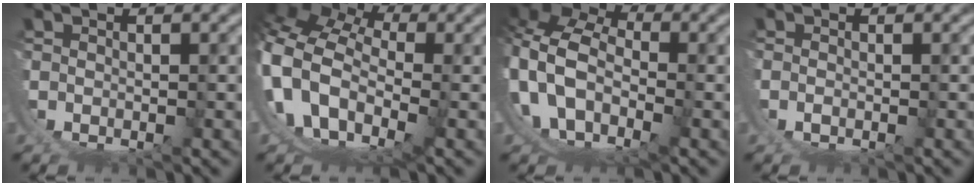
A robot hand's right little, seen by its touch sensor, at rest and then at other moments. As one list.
[{"total": 14.7, "force": [1.8, 12.2, 7.9], "torque": [-0.220, -0.051, 0.027]}, {"total": 16.8, "force": [1.0, 14.7, 8.0], "torque": [-0.246, -0.058, 0.009]}, {"total": 0.7, "force": [0.3, 0.2, 0.6], "torque": [-0.014, 0.000, 0.007]}]